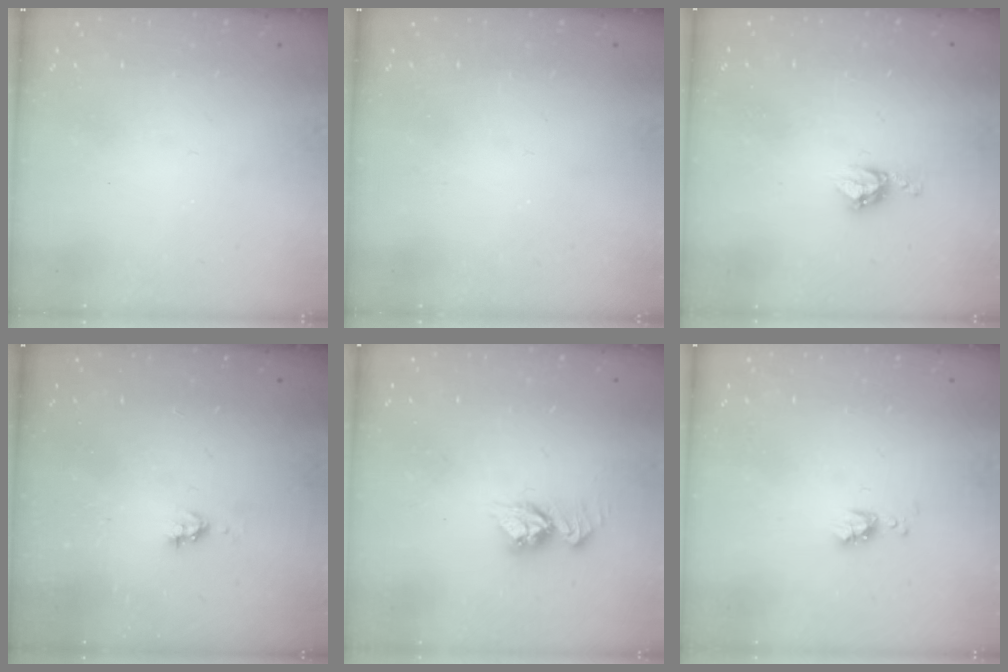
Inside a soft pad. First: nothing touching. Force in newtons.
{"total": 0.0}
{"total": 4.9, "press": 4.8, "slide": 0.2}
{"total": 2.6, "press": 2.6, "slide": 0.4}
{"total": 9.4, "press": 9.4, "slide": 0.9}
{"total": 4.9, "press": 4.8, "slide": 0.8}